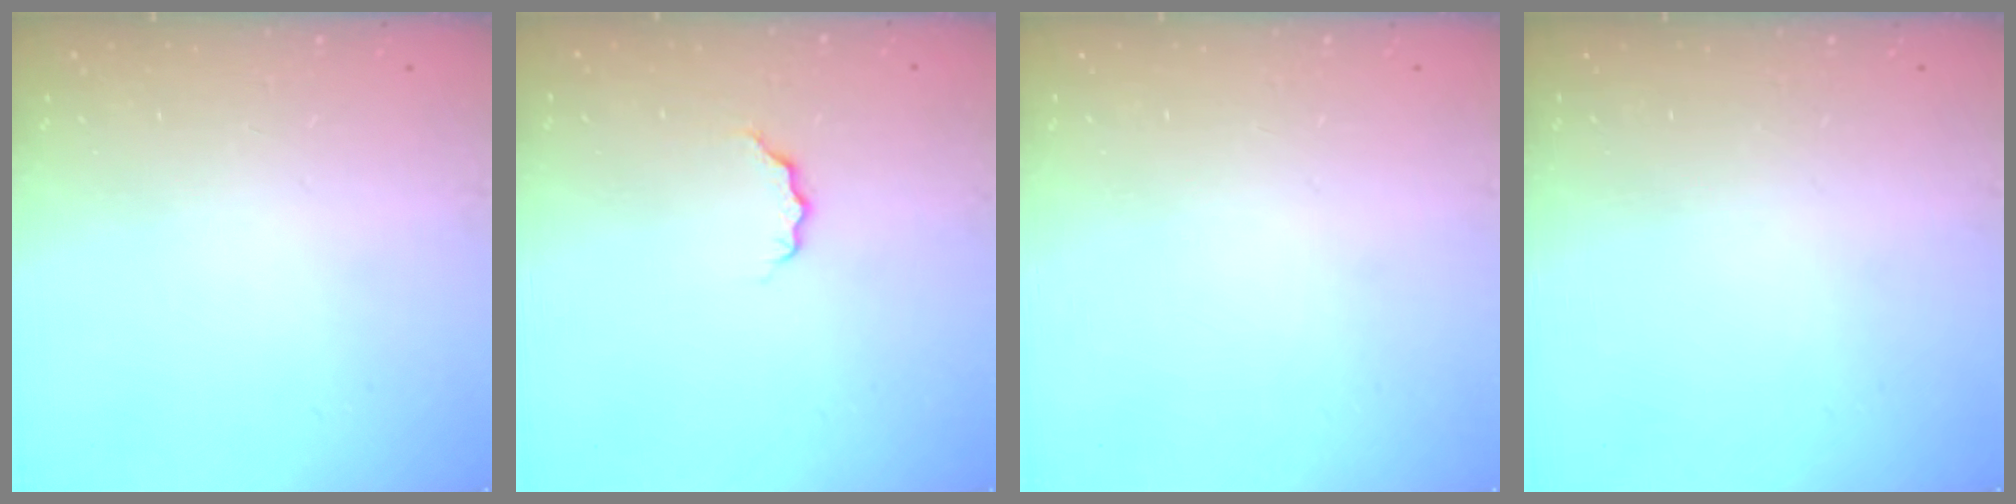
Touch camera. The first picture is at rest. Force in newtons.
{"total": 3.8, "press": 3.8, "slide": 0.5}
{"total": 0.0}
{"total": 0.0}